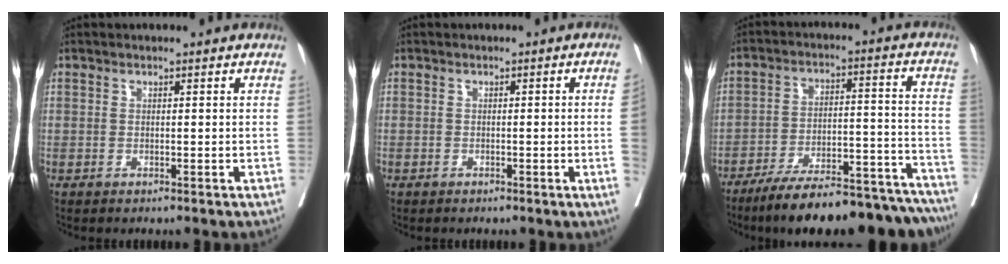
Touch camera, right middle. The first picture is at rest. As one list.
[{"total": 2.1, "force": [-0.4, -0.5, 2.0], "torque": [-0.027, 0.003, -0.004]}, {"total": 23.5, "force": [-20.5, 4.3, 10.6], "torque": [-0.101, 0.022, -0.292]}]